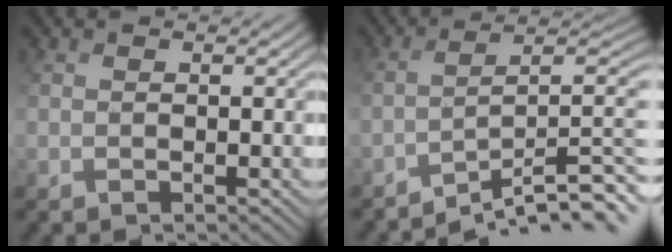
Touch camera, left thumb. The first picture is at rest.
{"total": 10.2, "force": [-7.2, 1.7, 6.9], "torque": [-0.089, 0.012, -0.111]}